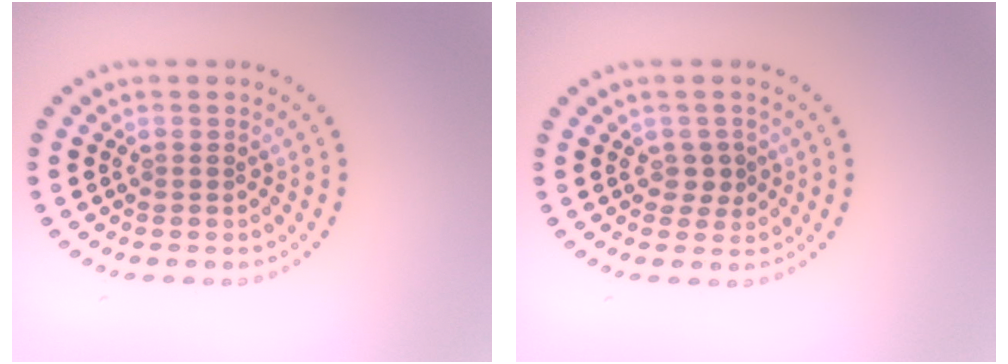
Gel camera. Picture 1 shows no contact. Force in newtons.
{"total": 1.5, "press": 1.3, "slide": 0.7}